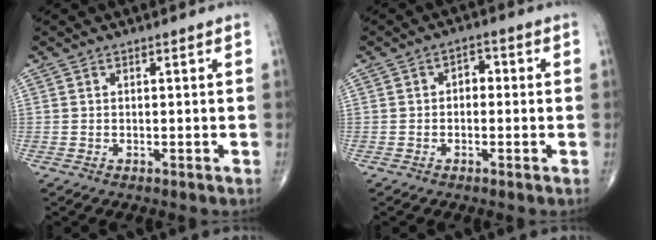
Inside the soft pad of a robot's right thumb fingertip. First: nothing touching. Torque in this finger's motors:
{"motor_torque": [-0.37, 0.08, 0.17, 0.18, 0.01]}